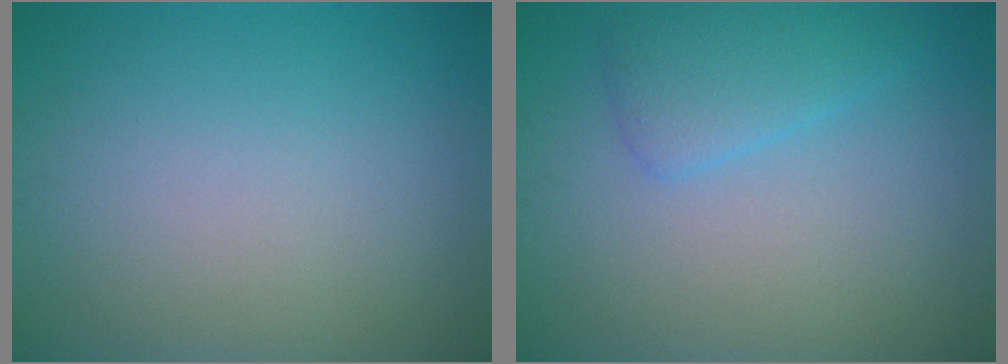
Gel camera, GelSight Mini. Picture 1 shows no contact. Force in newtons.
{"total": 2.7, "press": 2.6, "slide": 0.3}